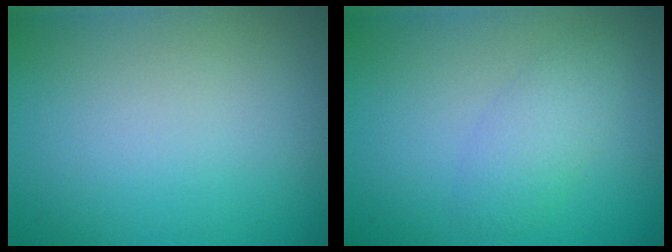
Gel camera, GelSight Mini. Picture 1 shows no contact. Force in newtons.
{"total": 2.3, "press": 2.3, "slide": 0.0}